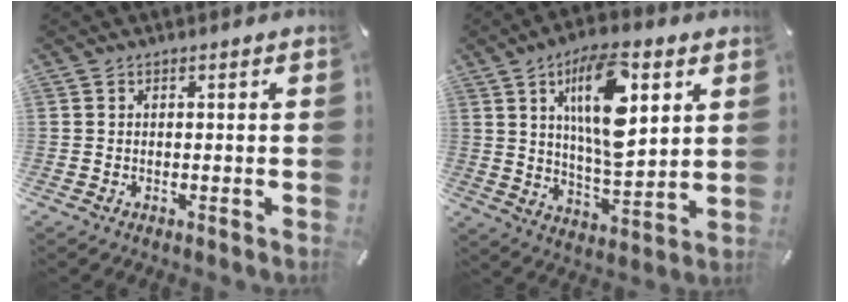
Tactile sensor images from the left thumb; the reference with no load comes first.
{"total": 17.1, "force": [6.8, 7.2, 14.0], "torque": [-0.246, -0.020, 0.104]}